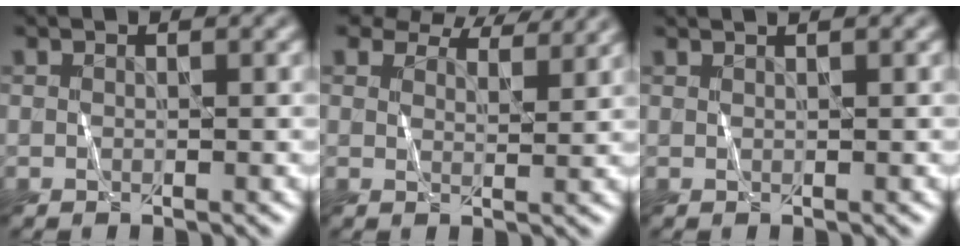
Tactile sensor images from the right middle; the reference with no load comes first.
{"total": 6.9, "force": [6.1, 2.1, 2.4], "torque": [-0.054, 0.002, 0.083]}
{"total": 1.9, "force": [1.4, 0.7, 1.1], "torque": [-0.002, 0.004, 0.002]}